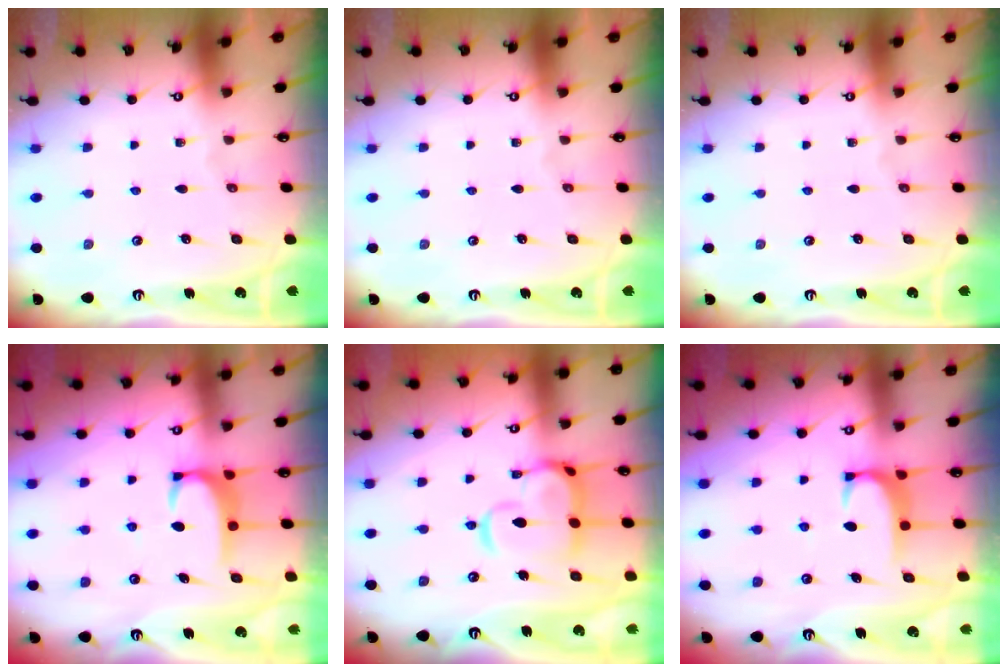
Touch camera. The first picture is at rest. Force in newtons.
{"total": 0.0}
{"total": 0.0}
{"total": 2.9, "press": 2.9, "slide": 0.5}
{"total": 6.9, "press": 6.8, "slide": 1.5}
{"total": 1.8, "press": 1.8, "slide": 0.5}